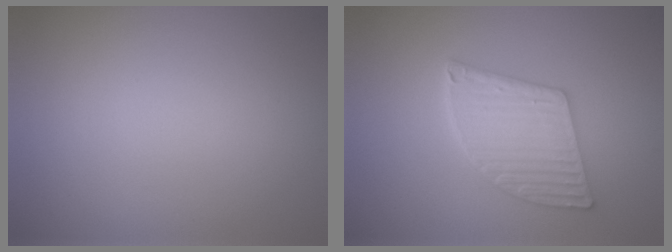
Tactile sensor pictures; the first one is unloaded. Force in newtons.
{"total": 5.1, "press": 4.2, "slide": 3.0}